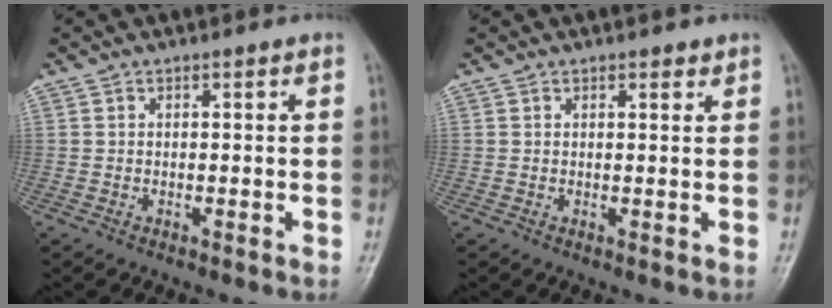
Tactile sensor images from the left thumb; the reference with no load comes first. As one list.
[{"total": 1.5, "force": [1.0, 0.7, 0.8], "torque": [-0.004, -0.004, 0.012]}]